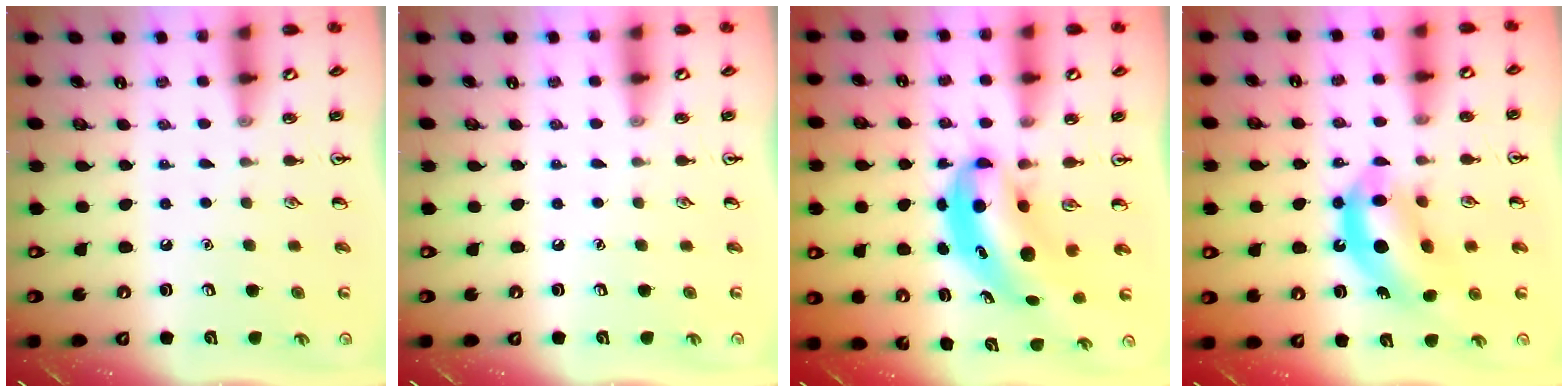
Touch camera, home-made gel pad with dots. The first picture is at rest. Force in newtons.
{"total": 0.0}
{"total": 7.1, "press": 6.9, "slide": 1.8}
{"total": 12.4, "press": 11.9, "slide": 3.6}